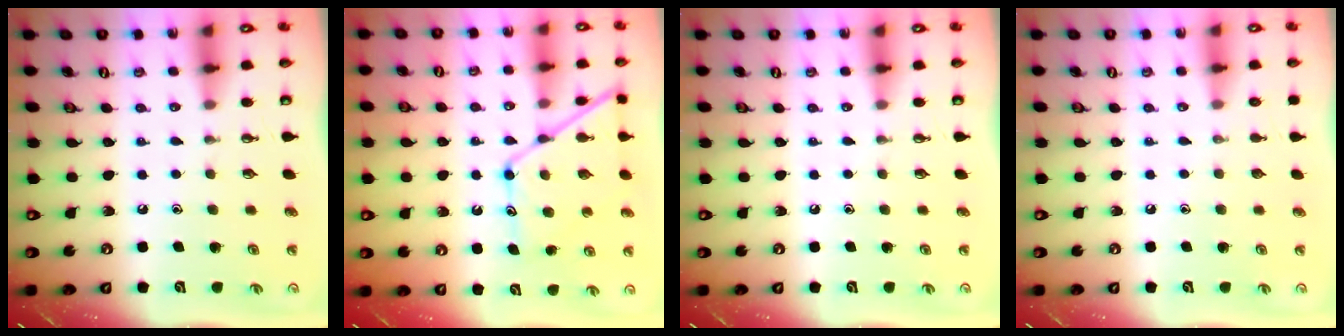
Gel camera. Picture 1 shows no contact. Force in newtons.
{"total": 13.8, "press": 13.8, "slide": 1.2}
{"total": 0.0}
{"total": 0.0}